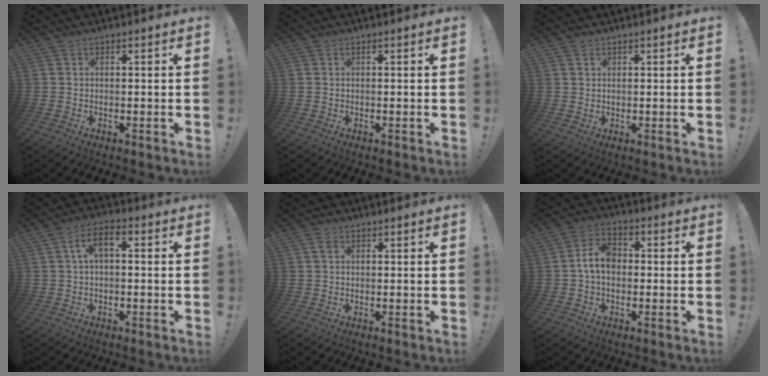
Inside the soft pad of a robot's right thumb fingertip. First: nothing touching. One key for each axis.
{"total": 0.0}
{"total": 1.4, "fx": 0.9, "fy": 1.0, "fz": 0.3, "tx": -0.002, "ty": -0.002, "tz": 0.018}
{"total": 5.9, "fx": 0.5, "fy": 2.8, "fz": 5.2, "tx": -0.095, "ty": 0.005, "tz": 0.007}
{"total": 1.1, "fx": 0.4, "fy": 0.9, "fz": 0.6, "tx": -0.008, "ty": 0.003, "tz": 0.006}
{"total": 8.2, "fx": -0.3, "fy": 5.7, "fz": 5.9, "tx": -0.115, "ty": 0.013, "tz": -0.001}